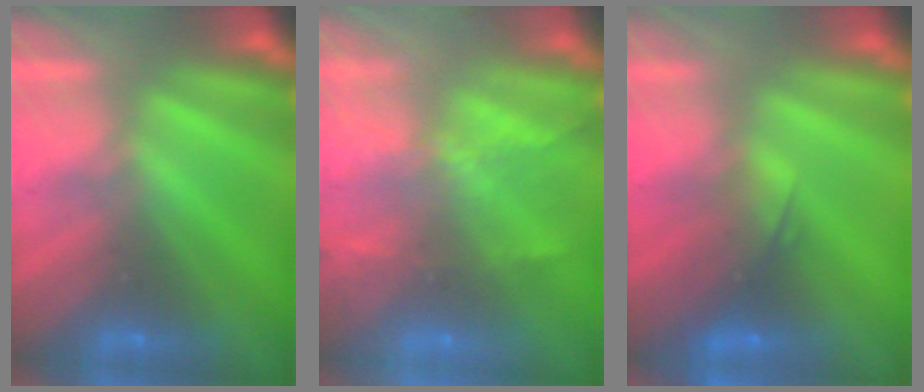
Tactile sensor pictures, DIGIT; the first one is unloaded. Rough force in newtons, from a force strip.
{"total": 9.3}
{"total": 6.8}